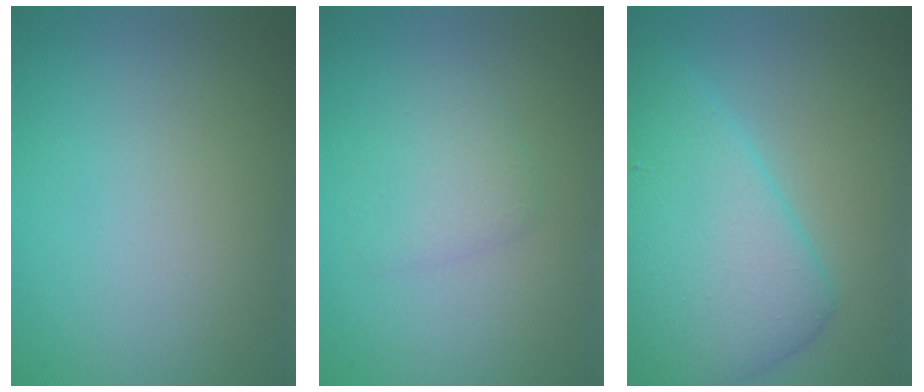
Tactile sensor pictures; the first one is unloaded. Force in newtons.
{"total": 1.8, "press": 1.8, "slide": 0.1}
{"total": 7.8, "press": 7.8, "slide": 0.0}